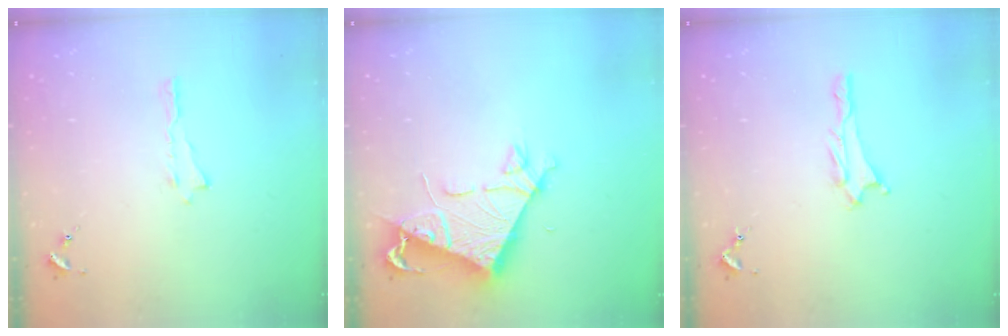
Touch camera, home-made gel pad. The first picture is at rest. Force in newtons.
{"total": 7.4, "press": 7.4, "slide": 0.7}
{"total": 0.8, "press": 0.8, "slide": 0.1}